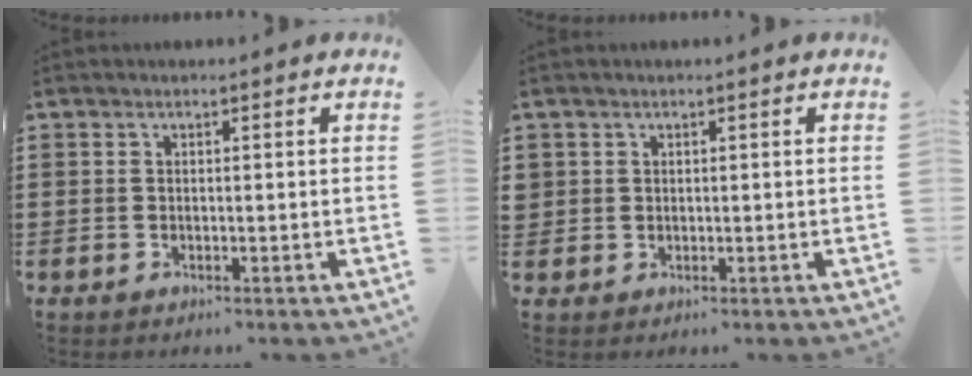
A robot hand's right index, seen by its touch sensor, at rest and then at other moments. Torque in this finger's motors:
{"motor_torque": [0.18, 1.03, 0.03, -0.01]}